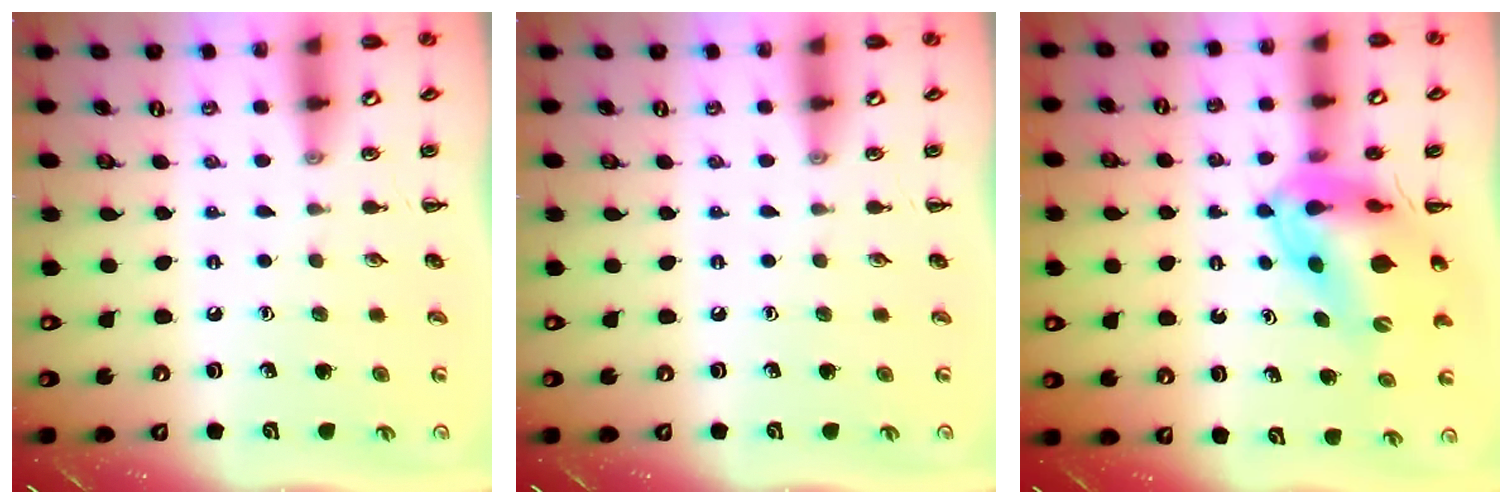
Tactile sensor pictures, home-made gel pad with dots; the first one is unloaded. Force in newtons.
{"total": 0.0}
{"total": 12.1, "press": 11.6, "slide": 3.5}